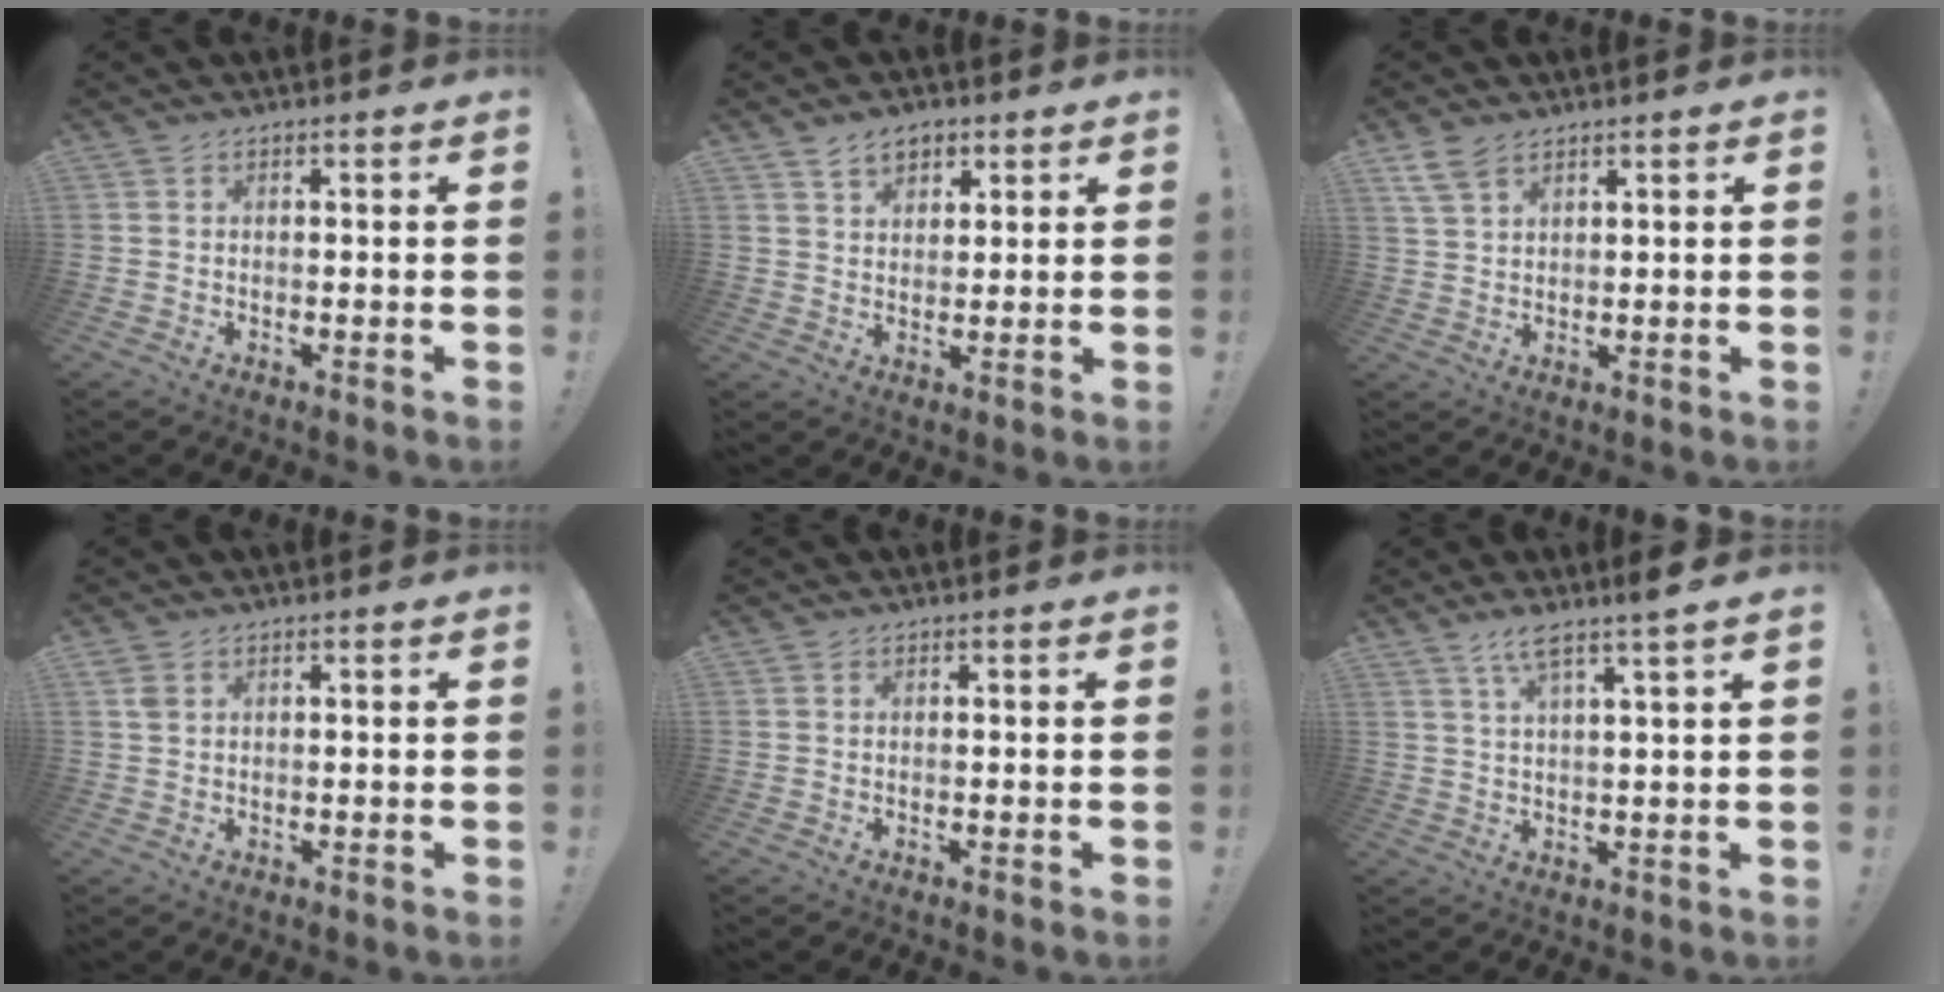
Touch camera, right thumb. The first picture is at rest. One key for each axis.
{"total": 6.2, "fx": 3.9, "fy": 3.9, "fz": 2.8, "tx": -0.043, "ty": -0.011, "tz": 0.071}
{"total": 6.0, "fx": 4.2, "fy": 3.0, "fz": 3.1, "tx": -0.070, "ty": -0.009, "tz": 0.084}
{"total": 1.7, "fx": 0.9, "fy": 1.0, "fz": 1.1, "tx": -0.020, "ty": 0.001, "tz": 0.015}
{"total": 0.0}
{"total": 5.7, "fx": 3.8, "fy": -0.7, "fz": 4.1, "tx": -0.079, "ty": -0.016, "tz": 0.062}